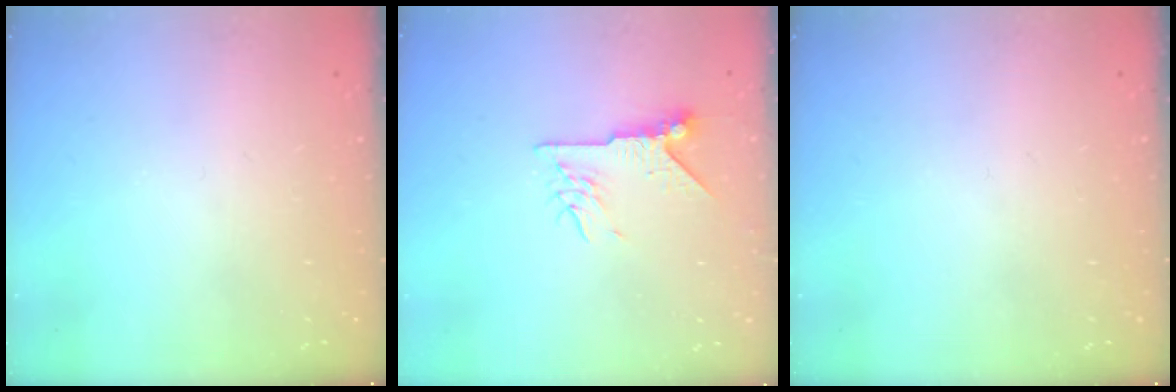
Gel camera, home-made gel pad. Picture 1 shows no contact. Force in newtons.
{"total": 8.1, "press": 8.1, "slide": 0.8}
{"total": 0.0}